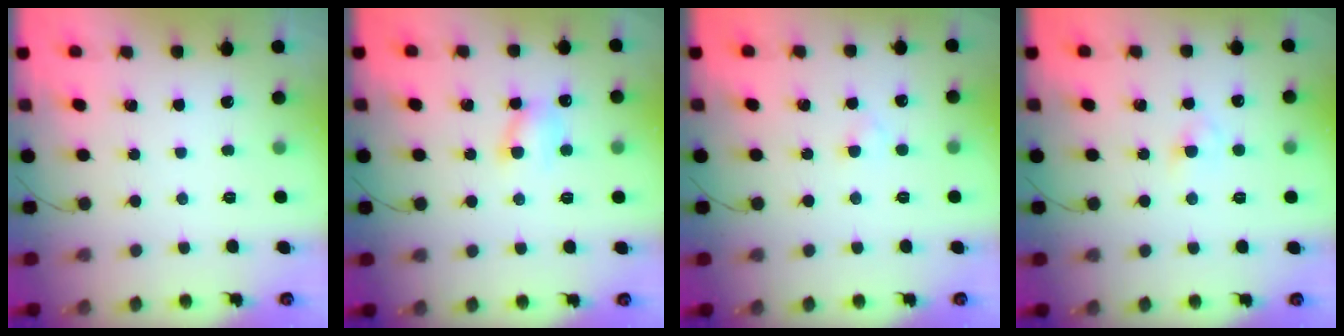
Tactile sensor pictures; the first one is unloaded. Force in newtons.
{"total": 6.2, "press": 6.2, "slide": 0.6}
{"total": 1.7, "press": 1.4, "slide": 0.8}
{"total": 2.6, "press": 2.4, "slide": 1.1}